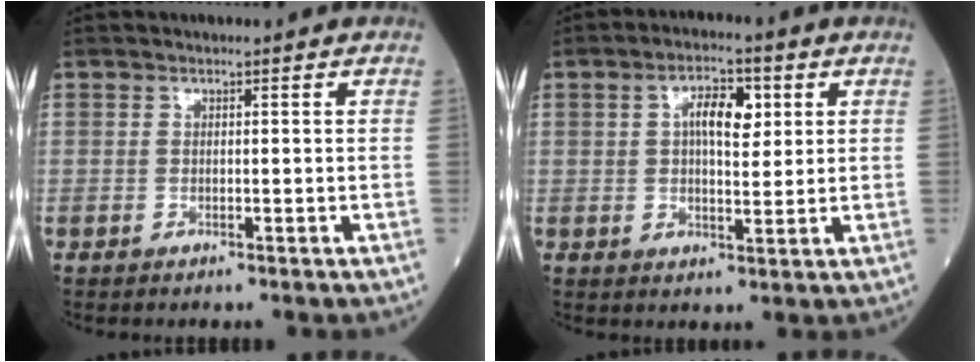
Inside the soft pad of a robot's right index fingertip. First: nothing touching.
{"total": 6.1, "force": [1.8, 2.6, 5.2], "torque": [-0.087, 0.012, 0.030]}